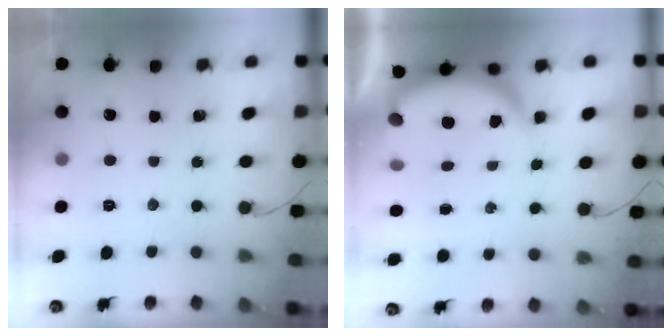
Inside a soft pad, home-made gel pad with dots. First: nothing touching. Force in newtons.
{"total": 6.3, "press": 6.3, "slide": 0.4}